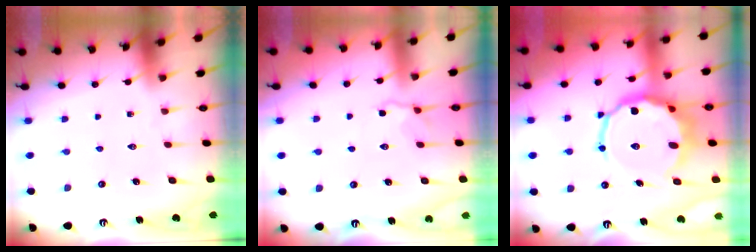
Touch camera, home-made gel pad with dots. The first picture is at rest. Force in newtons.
{"total": 4.3, "press": 3.8, "slide": 1.9}
{"total": 13.8, "press": 13.5, "slide": 3.0}